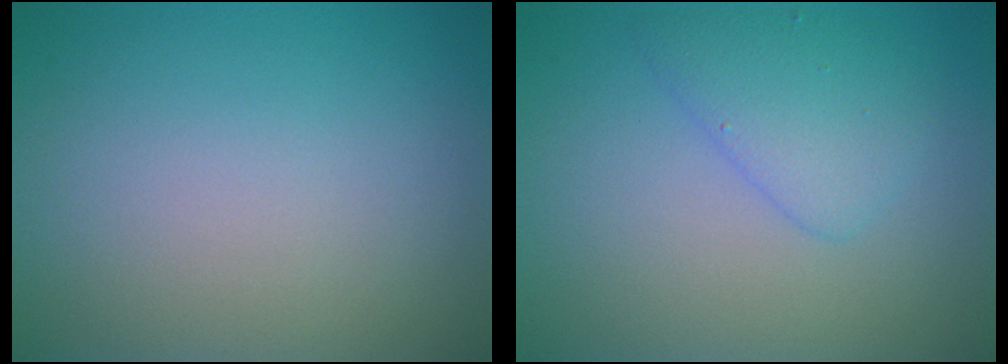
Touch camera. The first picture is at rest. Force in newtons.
{"total": 2.7, "press": 2.7, "slide": 0.3}